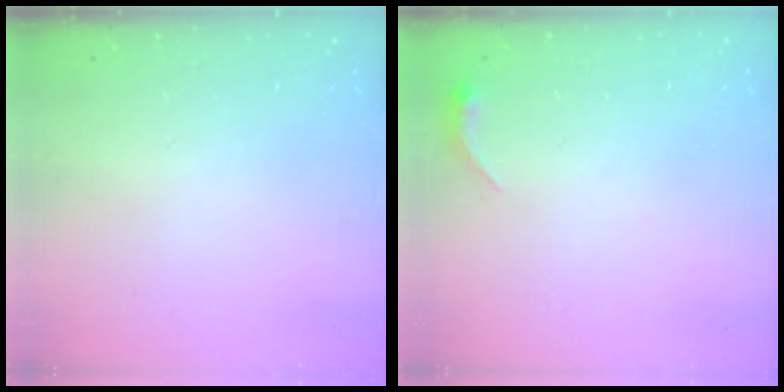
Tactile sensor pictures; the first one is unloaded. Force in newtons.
{"total": 3.5, "press": 3.4, "slide": 0.7}